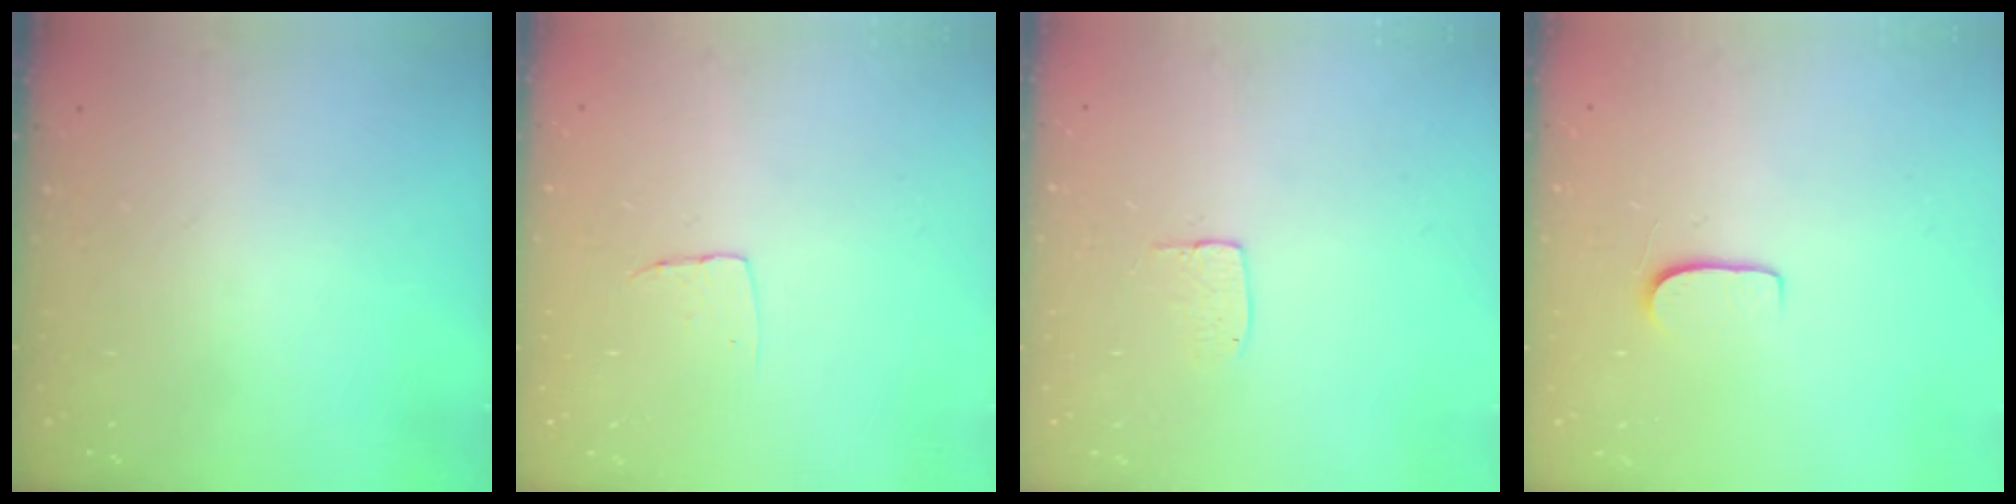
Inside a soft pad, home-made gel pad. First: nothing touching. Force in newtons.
{"total": 3.7, "press": 3.7, "slide": 0.2}
{"total": 3.8, "press": 3.8, "slide": 0.2}
{"total": 5.9, "press": 5.9, "slide": 0.5}